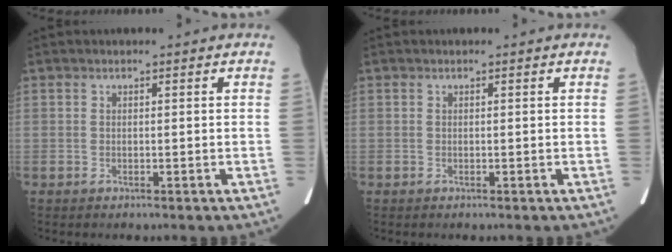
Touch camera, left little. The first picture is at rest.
{"total": 0.0}